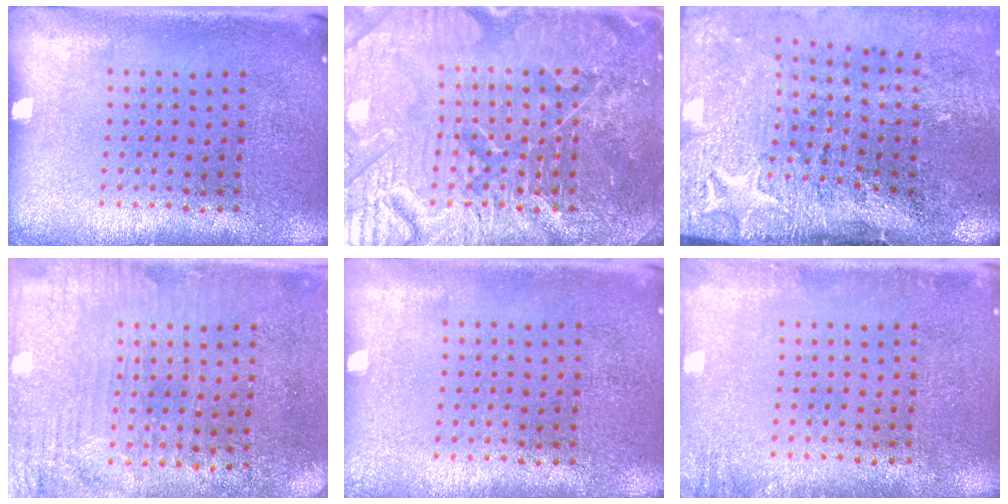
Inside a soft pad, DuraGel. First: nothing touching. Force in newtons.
{"total": 6.8, "press": 6.8, "slide": 0.8}
{"total": 5.0, "press": 4.0, "slide": 3.0}
{"total": 3.2, "press": 2.9, "slide": 1.4}
{"total": 0.0}
{"total": 1.4, "press": 1.4, "slide": 0.3}